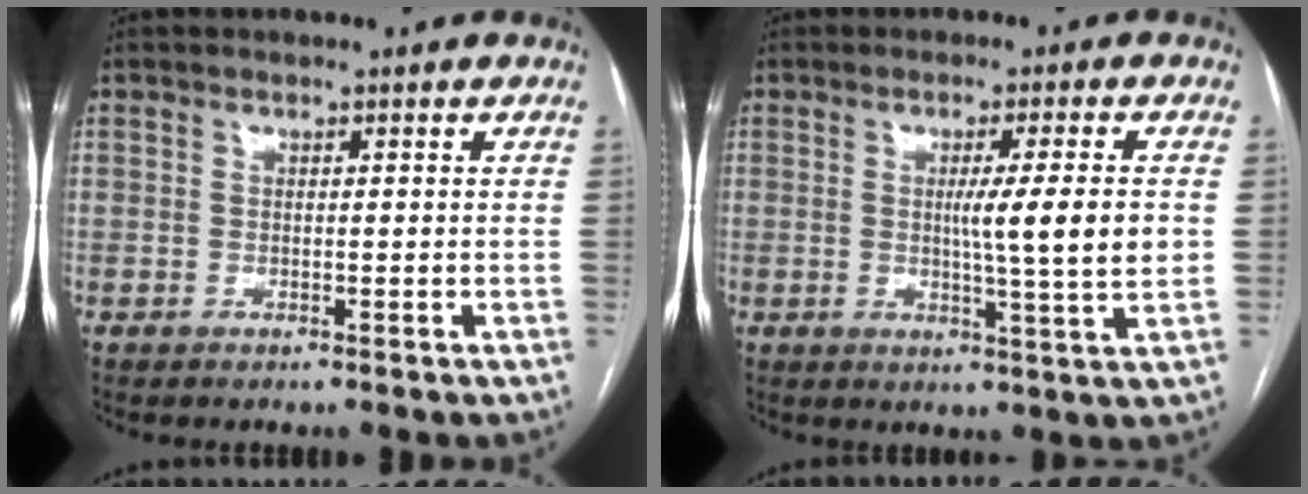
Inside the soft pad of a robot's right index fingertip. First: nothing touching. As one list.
[{"total": 8.0, "force": [0.4, -0.9, 7.9], "torque": [-0.120, -0.013, 0.004]}]